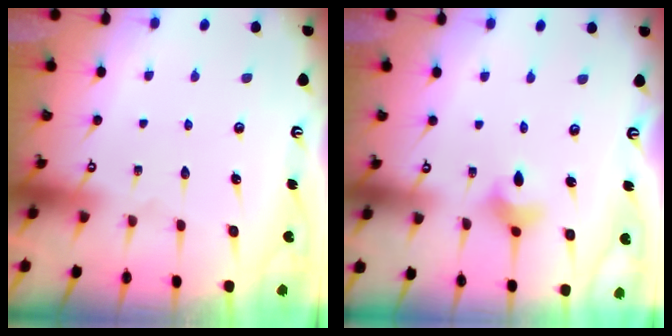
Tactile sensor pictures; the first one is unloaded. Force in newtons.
{"total": 4.3, "press": 4.3, "slide": 0.7}